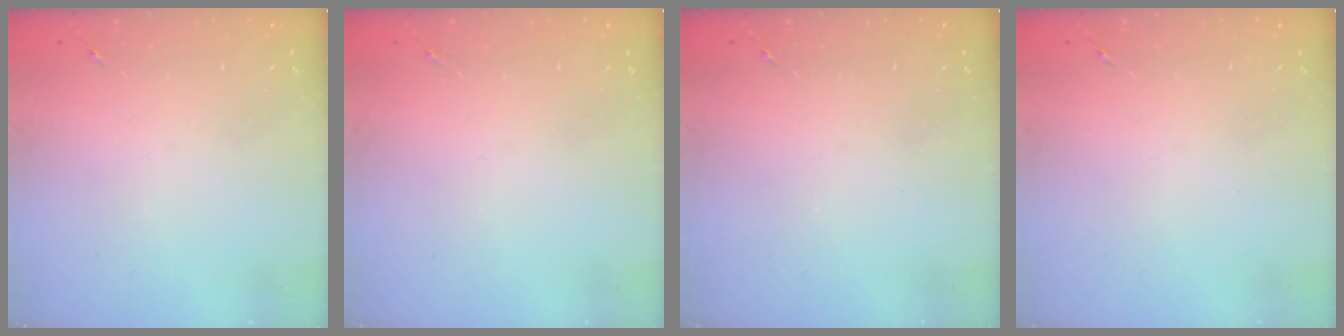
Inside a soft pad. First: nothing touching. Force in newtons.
{"total": 0.0}
{"total": 0.0}
{"total": 0.0}